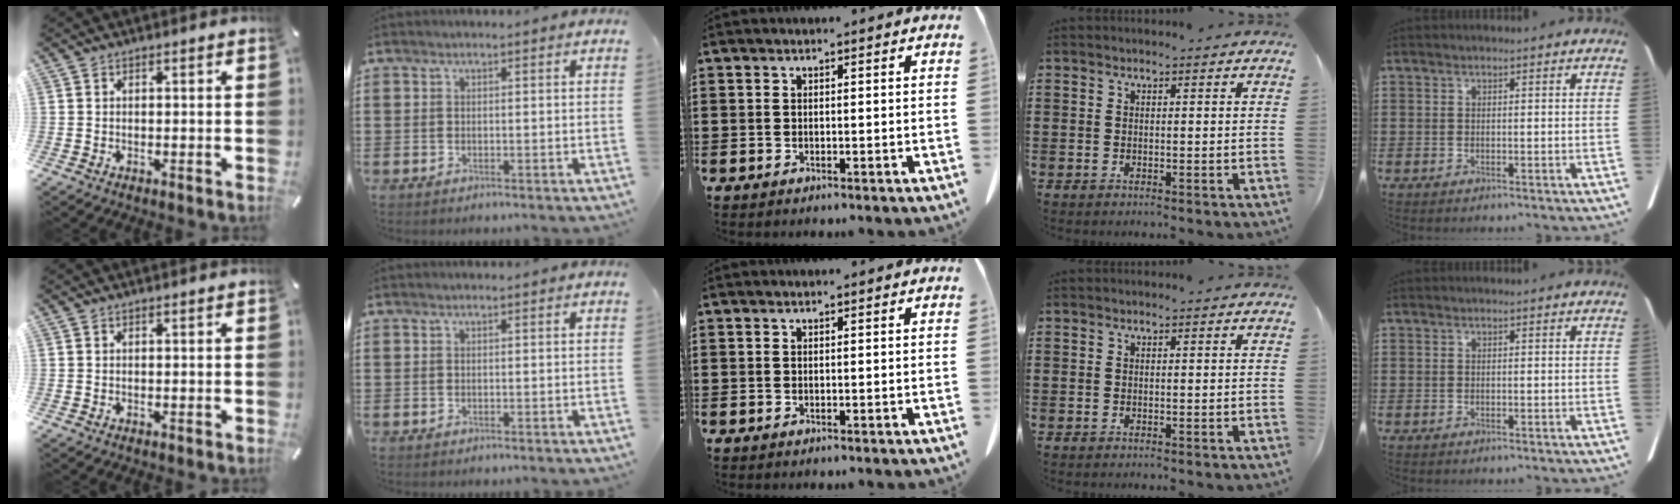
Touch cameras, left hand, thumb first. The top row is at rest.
{}